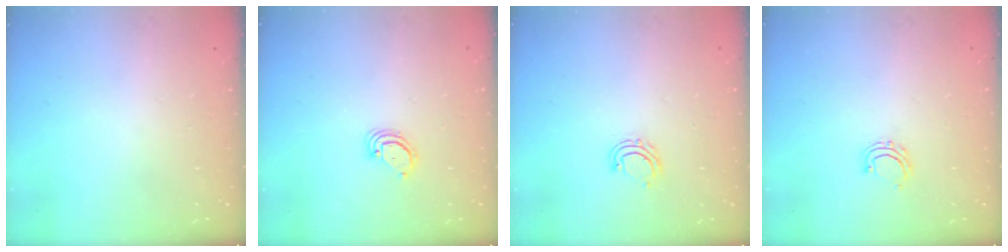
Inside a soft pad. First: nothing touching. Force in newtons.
{"total": 2.8, "press": 2.8, "slide": 0.3}
{"total": 5.8, "press": 5.7, "slide": 1.1}
{"total": 5.1, "press": 5.1, "slide": 0.7}